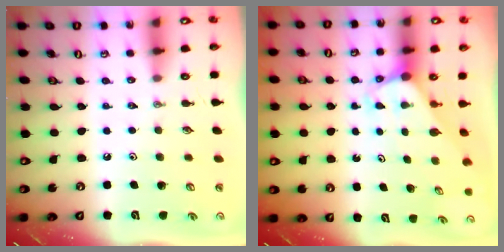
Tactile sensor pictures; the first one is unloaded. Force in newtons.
{"total": 3.0, "press": 3.0, "slide": 0.2}